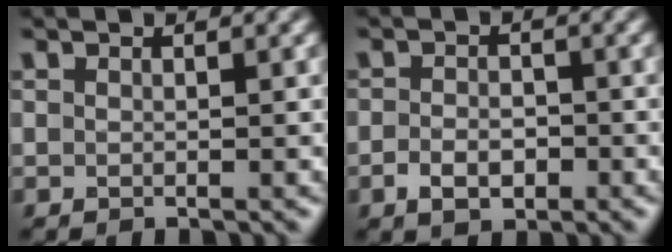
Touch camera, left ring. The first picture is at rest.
{"total": 2.7, "force": [-1.0, 1.7, 1.8], "torque": [-0.033, -0.003, -0.020]}